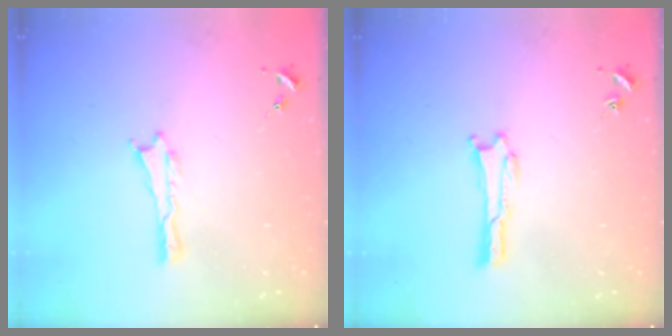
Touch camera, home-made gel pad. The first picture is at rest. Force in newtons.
{"total": 0.0}